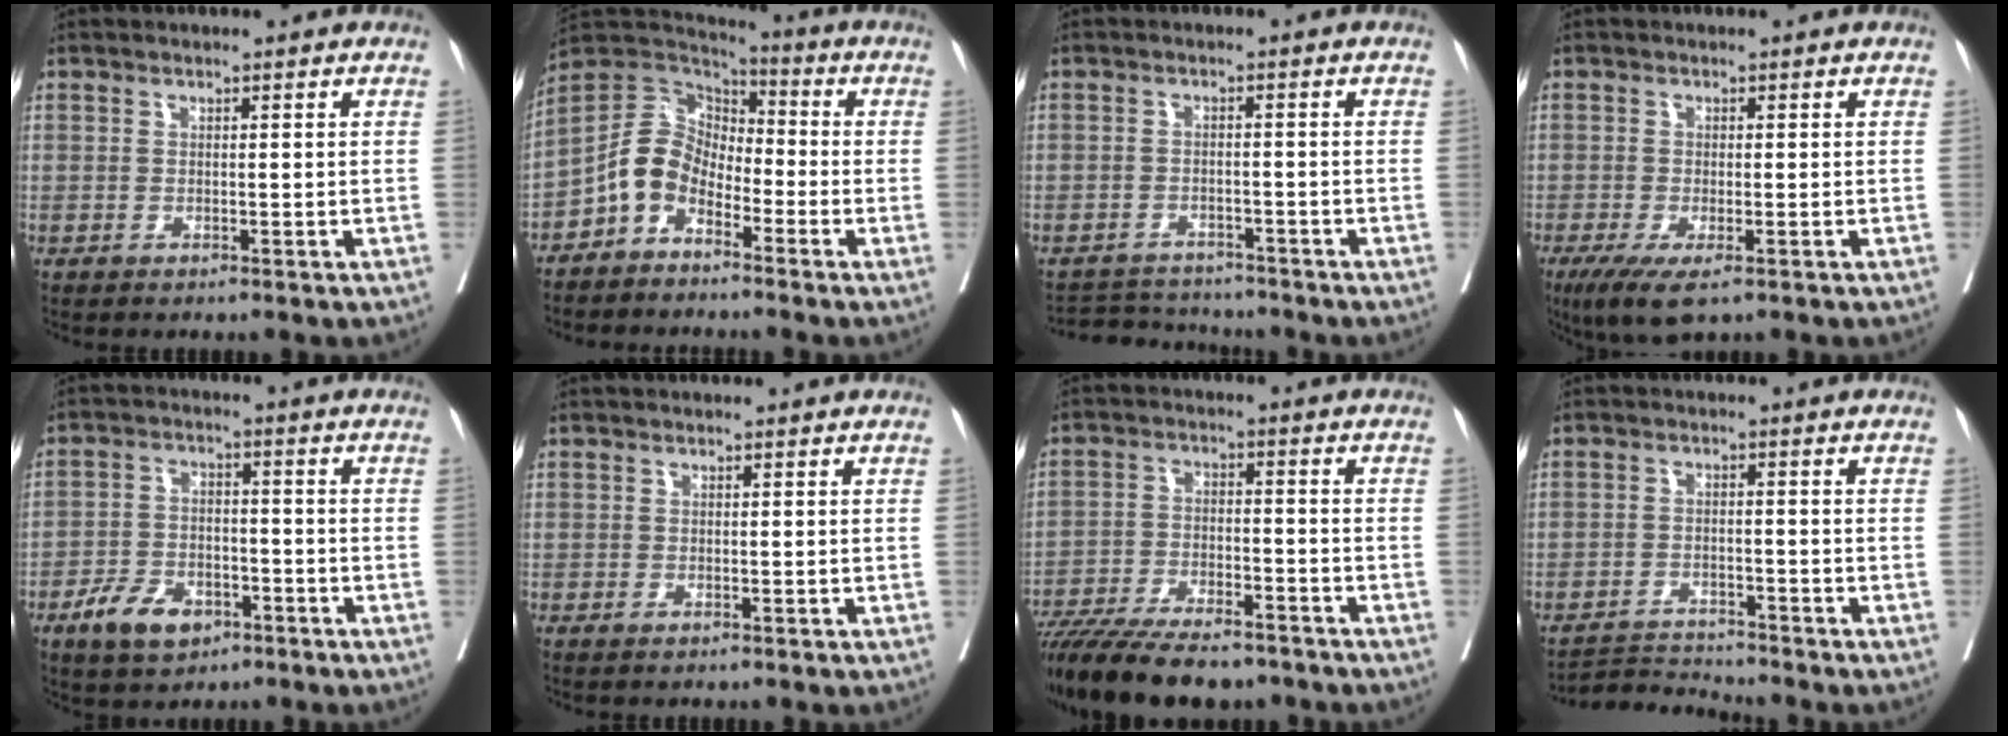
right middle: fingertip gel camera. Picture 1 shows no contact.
{"total": 7.7, "force": [-4.0, 5.1, 4.1], "torque": [-0.085, 0.026, -0.085]}
{"total": 5.6, "force": [-5.5, 1.0, -0.2], "torque": [0.003, 0.007, -0.087]}
{"total": 5.3, "force": [-3.1, 1.4, 4.1], "torque": [-0.069, -0.015, -0.048]}
{"total": 7.2, "force": [-4.2, 4.1, 4.1], "torque": [-0.079, 0.003, -0.069]}
{"total": 0.0}
{"total": 16.9, "force": [-14.2, 3.9, 8.2], "torque": [-0.157, -0.021, -0.226]}
{"total": 4.5, "force": [-4.1, -1.0, -1.4], "torque": [0.024, -0.008, -0.072]}